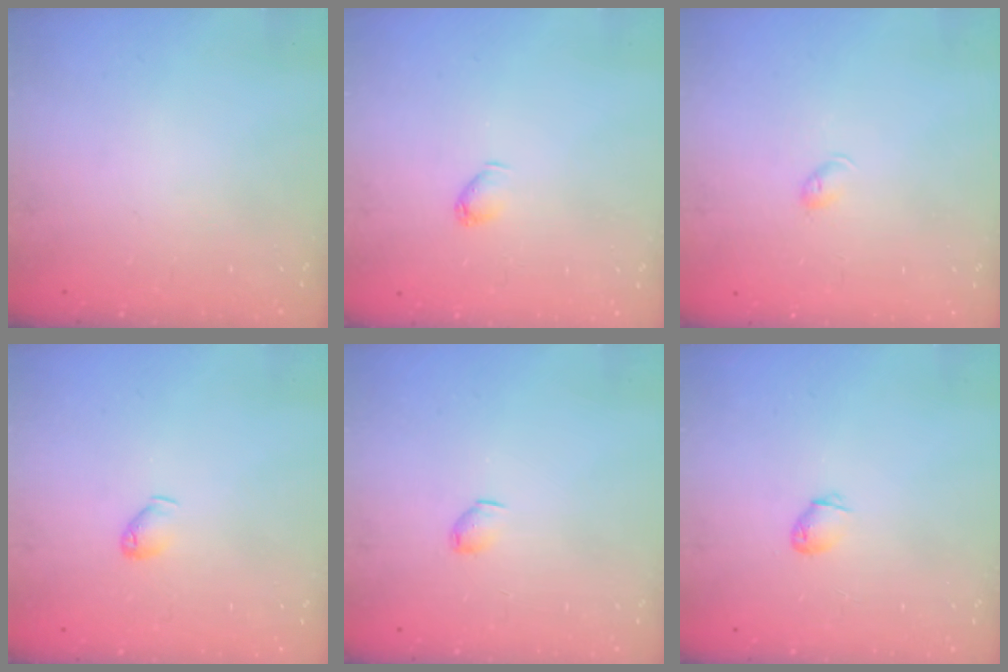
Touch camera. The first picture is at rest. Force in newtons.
{"total": 2.5, "press": 2.5, "slide": 0.5}
{"total": 3.7, "press": 3.6, "slide": 0.6}
{"total": 4.7, "press": 4.6, "slide": 1.0}
{"total": 2.8, "press": 2.8, "slide": 0.5}
{"total": 2.4, "press": 2.4, "slide": 0.4}